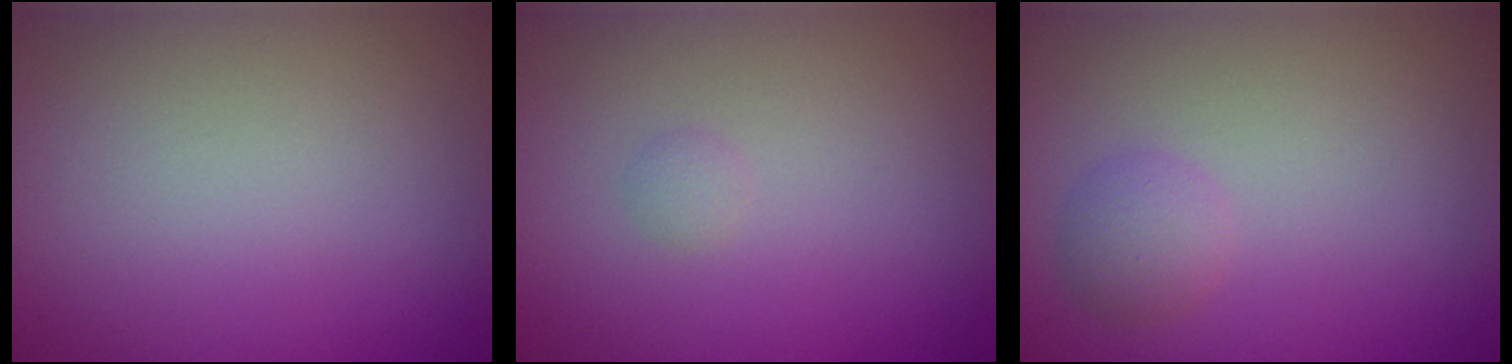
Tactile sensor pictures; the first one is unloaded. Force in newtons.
{"total": 0.5, "press": 0.5, "slide": 0.0}
{"total": 1.7, "press": 1.7, "slide": 0.1}